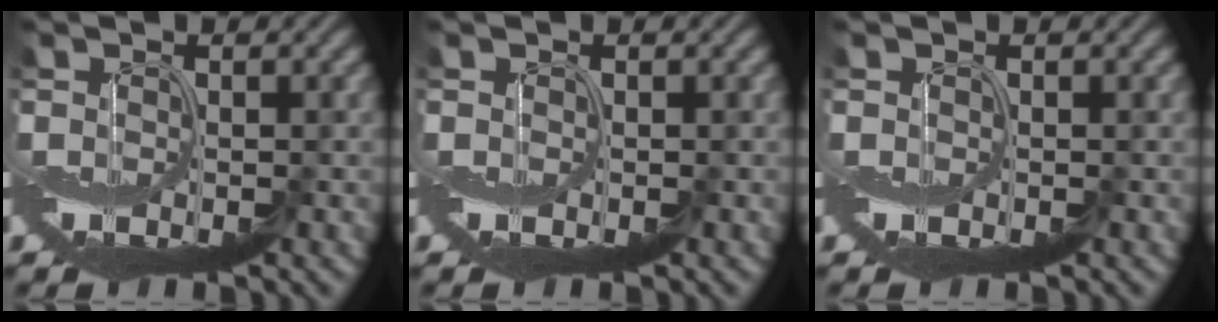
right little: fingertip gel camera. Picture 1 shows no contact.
{"total": 0.0}
{"total": 0.0}